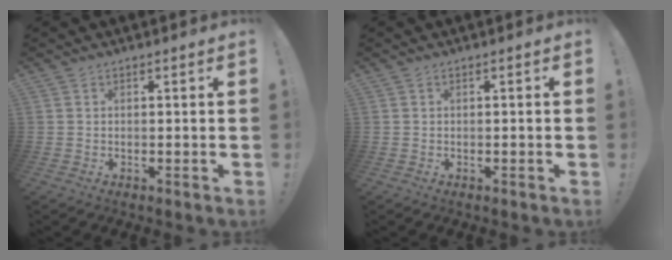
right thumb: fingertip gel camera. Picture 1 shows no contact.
{"total": 0.7, "force": [-0.6, -0.2, 0.2], "torque": [-0.011, 0.002, -0.010]}